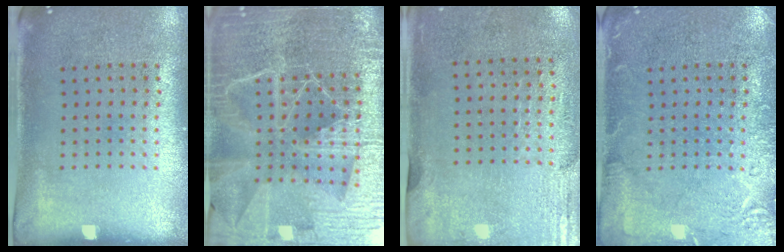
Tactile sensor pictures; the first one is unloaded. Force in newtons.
{"total": 6.2, "press": 5.4, "slide": 3.1}
{"total": 2.9, "press": 2.5, "slide": 1.5}
{"total": 2.9, "press": 2.9, "slide": 0.4}